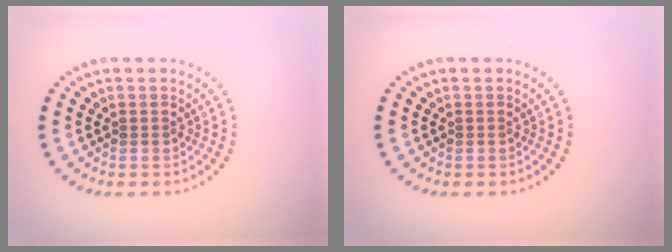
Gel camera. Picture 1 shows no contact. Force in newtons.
{"total": 0.0}